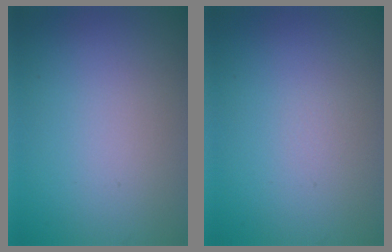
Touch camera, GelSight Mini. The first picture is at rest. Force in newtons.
{"total": 0.0}